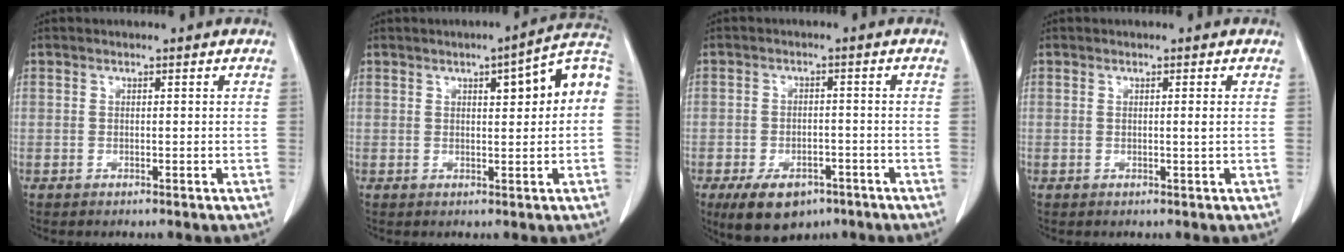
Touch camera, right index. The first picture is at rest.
{"total": 8.2, "force": [1.6, 1.4, 7.9], "torque": [-0.107, 0.026, 0.017]}
{"total": 8.6, "force": [-5.6, 4.8, 4.5], "torque": [-0.072, 0.000, -0.081]}
{"total": 0.8, "force": [0.1, -0.2, 0.8], "torque": [-0.012, -0.002, 0.000]}